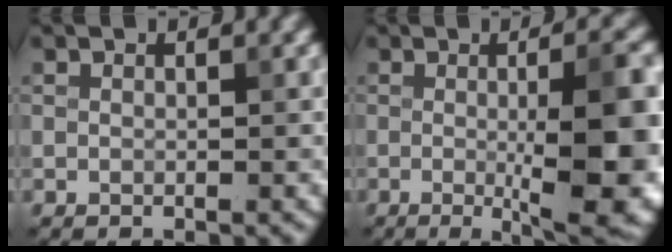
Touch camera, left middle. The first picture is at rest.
{"total": 11.6, "force": [-0.7, 3.1, 11.2], "torque": [-0.129, -0.011, -0.004]}